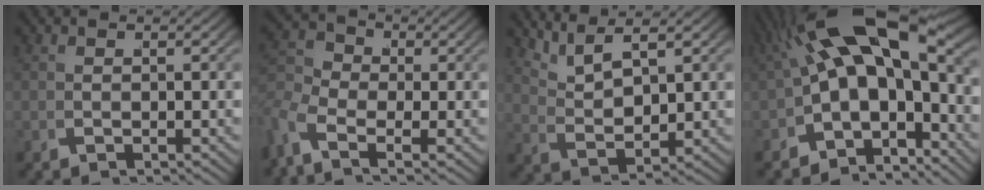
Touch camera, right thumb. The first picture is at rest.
{"total": 4.9, "force": [-1.0, 3.1, 3.7], "torque": [-0.094, -0.021, -0.014]}
{"total": 6.1, "force": [3.8, 2.5, 4.2], "torque": [-0.080, -0.001, 0.076]}
{"total": 12.4, "force": [0.2, 7.9, 9.6], "torque": [-0.168, -0.019, 0.005]}